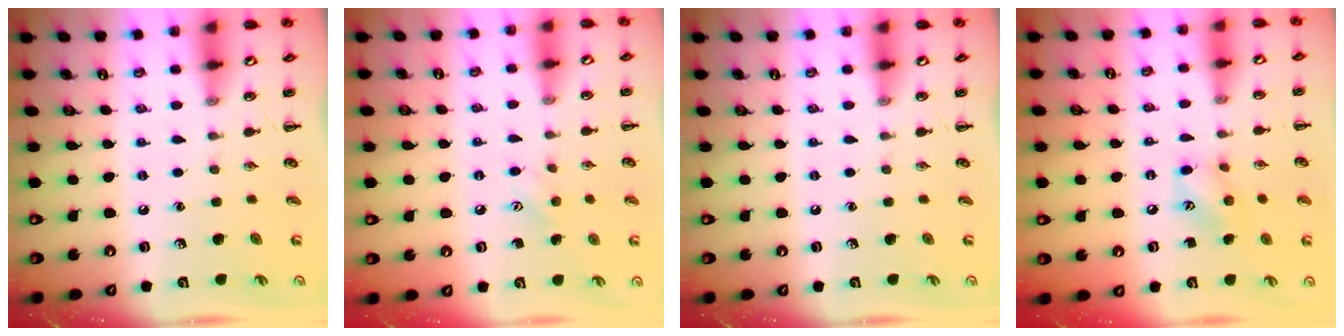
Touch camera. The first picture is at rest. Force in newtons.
{"total": 6.2, "press": 6.1, "slide": 1.2}
{"total": 0.0}
{"total": 8.9, "press": 8.9, "slide": 0.7}